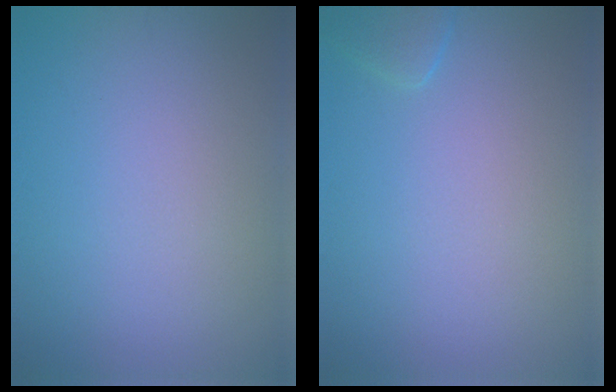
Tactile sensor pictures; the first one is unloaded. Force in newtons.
{"total": 1.3, "press": 1.3, "slide": 0.1}